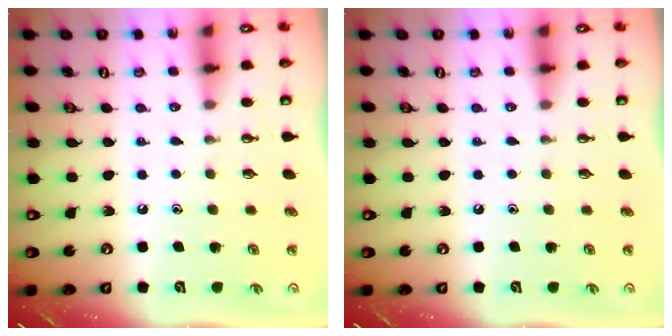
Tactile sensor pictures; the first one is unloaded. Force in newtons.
{"total": 0.0}